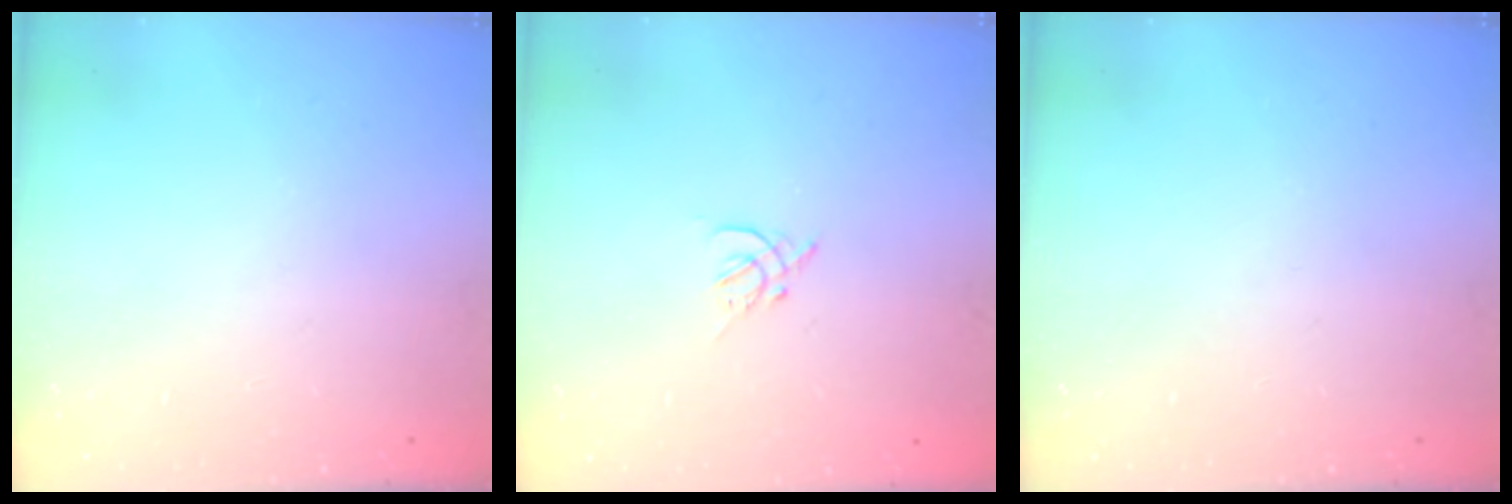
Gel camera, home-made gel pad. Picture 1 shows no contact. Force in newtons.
{"total": 2.7, "press": 2.6, "slide": 0.7}
{"total": 0.0}